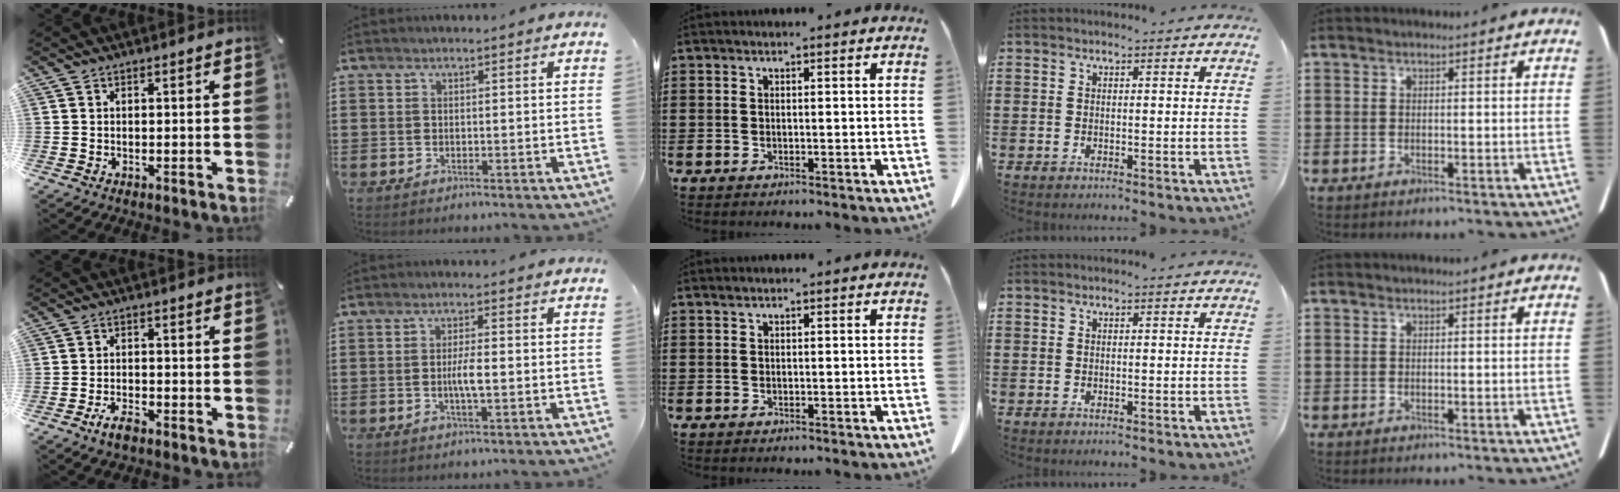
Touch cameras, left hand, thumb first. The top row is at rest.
{"thumb": {"total": 4.0, "force": [-2.9, 1.5, 2.3], "torque": [-0.048, 0.011, -0.056]}, "index": {"total": 3.4, "force": [-0.5, 0.6, 3.3], "torque": [-0.066, -0.003, -0.012]}}